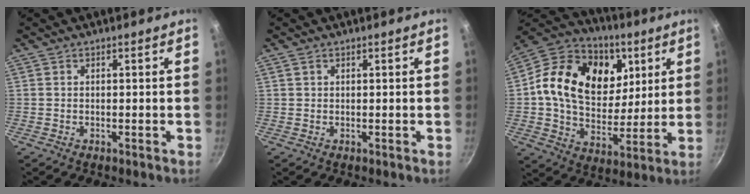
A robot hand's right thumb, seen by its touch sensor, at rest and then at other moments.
{"total": 0.7, "force": [0.4, 0.5, 0.3], "torque": [-0.006, 0.001, 0.007]}
{"total": 24.0, "force": [6.9, 17.0, 15.4], "torque": [-0.238, -0.014, 0.105]}